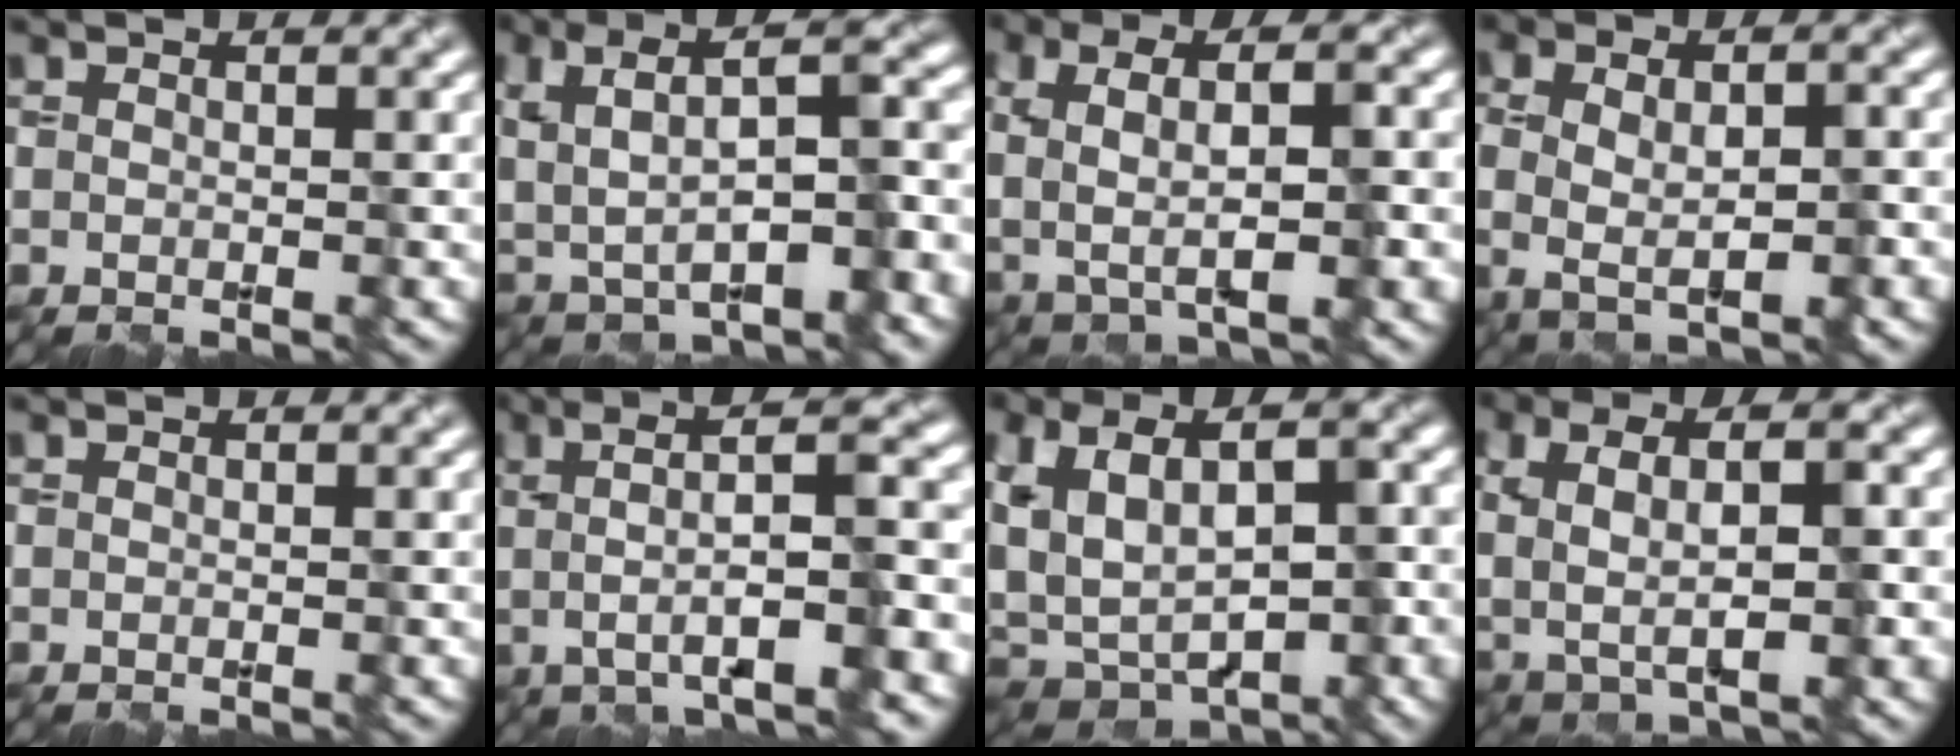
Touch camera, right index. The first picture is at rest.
{"total": 9.4, "force": [0.8, 3.9, 8.5], "torque": [-0.149, 0.002, 0.021]}
{"total": 5.4, "force": [-0.2, 2.1, 4.9], "torque": [-0.097, -0.007, 0.004]}
{"total": 4.7, "force": [-1.0, 2.1, 4.1], "torque": [-0.079, -0.013, -0.003]}
{"total": 0.0}
{"total": 7.9, "force": [-0.1, 1.7, 7.7], "torque": [-0.109, 0.018, 0.002]}
{"total": 9.3, "force": [-1.3, 5.4, 7.5], "torque": [-0.146, -0.002, -0.013]}
{"total": 6.0, "force": [-0.1, 2.8, 5.4], "torque": [-0.105, -0.008, 0.008]}